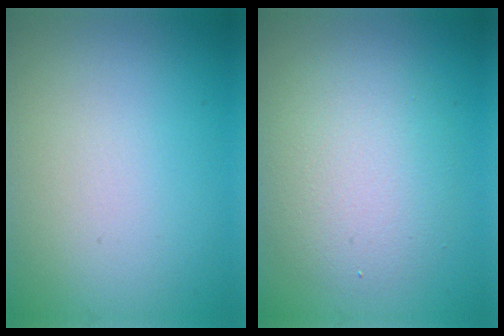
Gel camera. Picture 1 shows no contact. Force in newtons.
{"total": 4.7, "press": 4.7, "slide": 0.3}